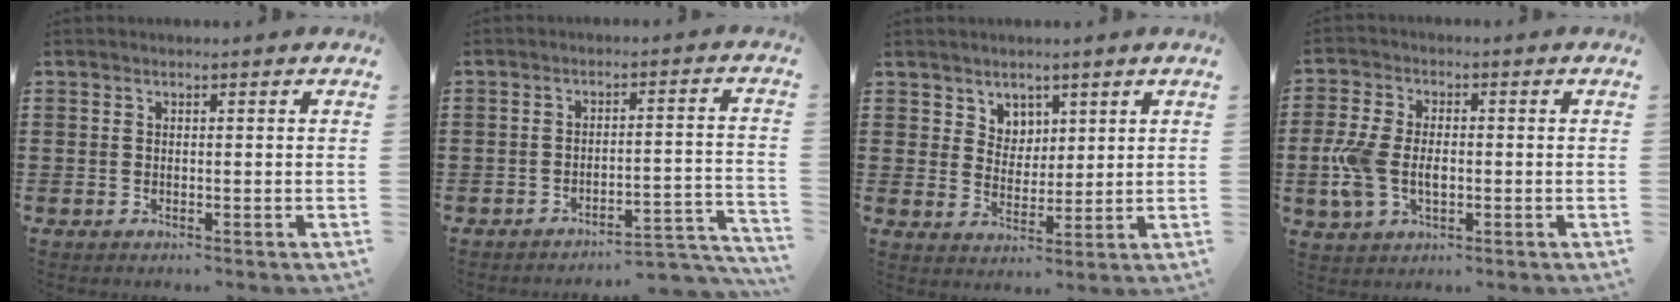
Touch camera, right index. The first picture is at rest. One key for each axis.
{"total": 4.2, "fx": -3.9, "fy": 0.0, "fz": 1.4, "tx": -0.027, "ty": -0.007, "tz": -0.082}
{"total": 4.4, "fx": 3.0, "fy": 3.2, "fz": 0.1, "tx": -0.019, "ty": 0.005, "tz": 0.057}
{"total": 6.4, "fx": -0.9, "fy": 4.0, "fz": 5.0, "tx": -0.126, "ty": -0.002, "tz": -0.022}